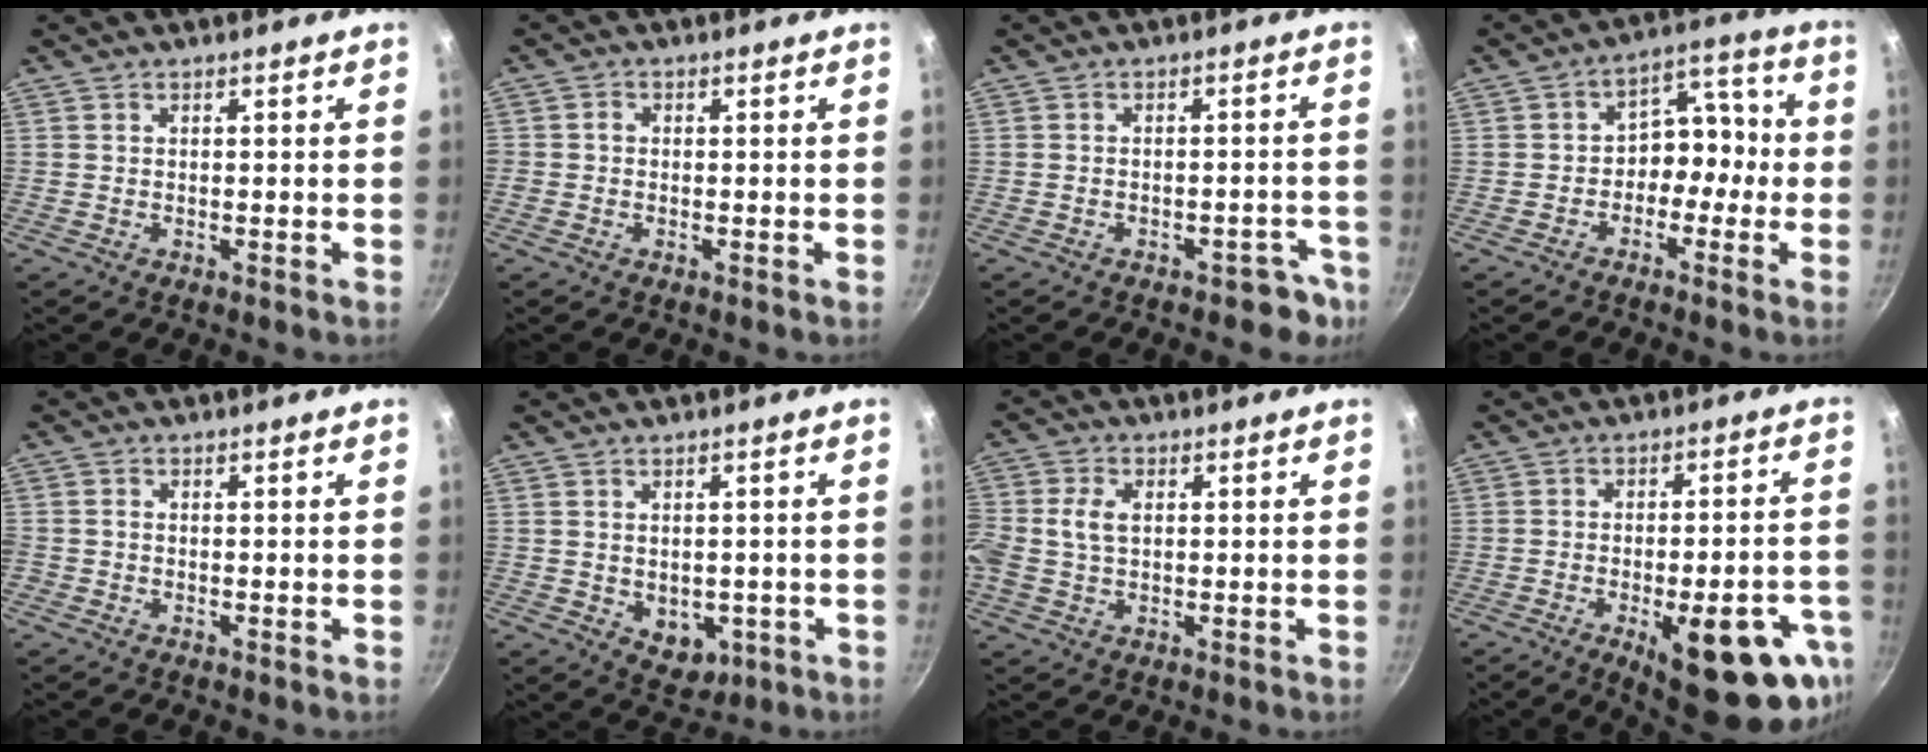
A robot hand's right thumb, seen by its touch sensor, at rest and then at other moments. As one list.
[{"total": 1.3, "force": [-0.2, 1.2, 0.5], "torque": [-0.006, 0.006, -0.006]}, {"total": 5.2, "force": [-3.3, 3.2, 2.4], "torque": [0.012, 0.043, -0.019]}, {"total": 8.4, "force": [-2.2, 6.3, 5.1], "torque": [-0.021, 0.056, -0.045]}, {"total": 1.1, "force": [-0.6, 0.9, 0.3], "torque": [-0.006, 0.000, -0.012]}, {"total": 6.1, "force": [-1.0, 4.5, 3.9], "torque": [-0.031, -0.004, 0.000]}, {"total": 6.8, "force": [0.6, 4.7, 4.9], "torque": [-0.100, 0.016, 0.005]}, {"total": 20.3, "force": [-8.7, 7.5, 16.8], "torque": [-0.174, 0.020, -0.106]}]